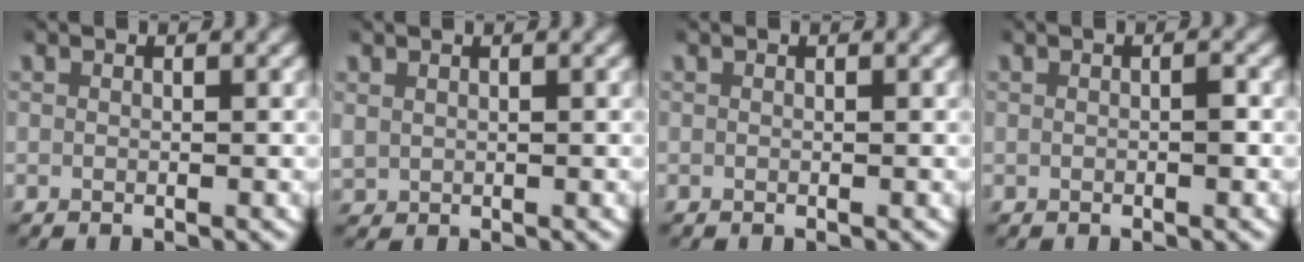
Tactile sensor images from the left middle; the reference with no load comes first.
{"total": 1.4, "force": [0.7, 1.1, 0.5], "torque": [-0.017, -0.001, 0.017]}
{"total": 0.0}
{"total": 0.7, "force": [-0.2, 0.3, 0.6], "torque": [-0.011, 0.000, -0.001]}